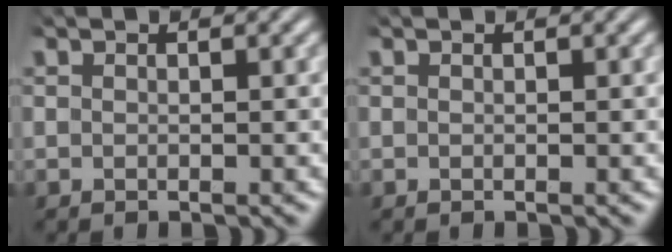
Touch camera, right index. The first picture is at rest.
{"total": 0.0}